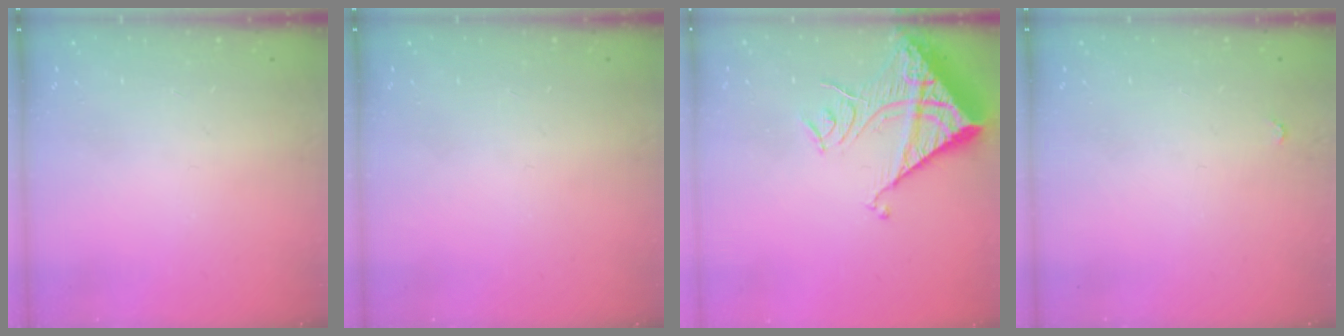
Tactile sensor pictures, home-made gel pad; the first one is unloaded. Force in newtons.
{"total": 0.0}
{"total": 14.3, "press": 14.2, "slide": 1.6}
{"total": 2.8, "press": 2.8, "slide": 0.4}